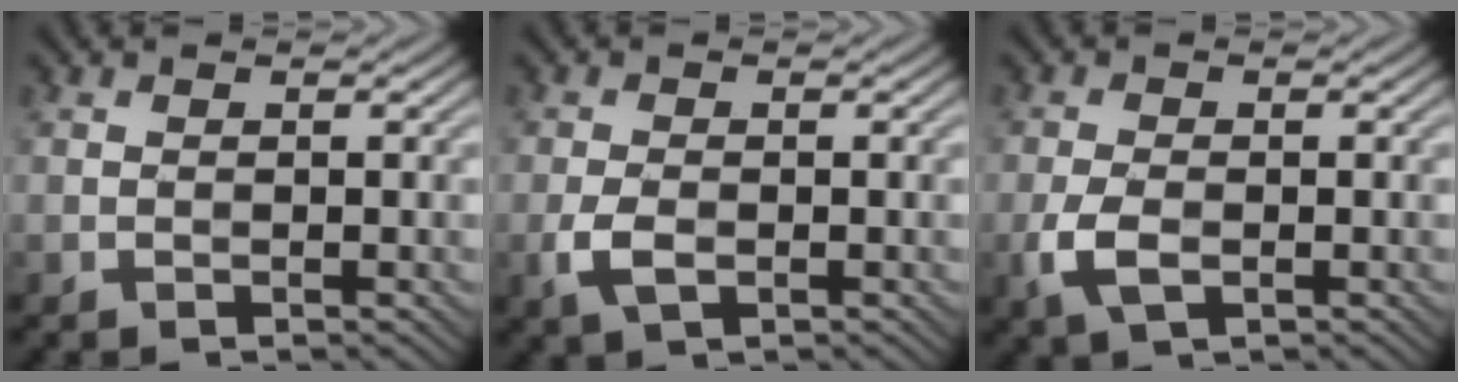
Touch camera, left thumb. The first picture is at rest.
{"total": 3.0, "force": [-1.0, 1.6, 2.3], "torque": [-0.058, -0.006, -0.023]}
{"total": 3.8, "force": [-1.3, 1.9, 3.0], "torque": [-0.074, -0.006, -0.029]}